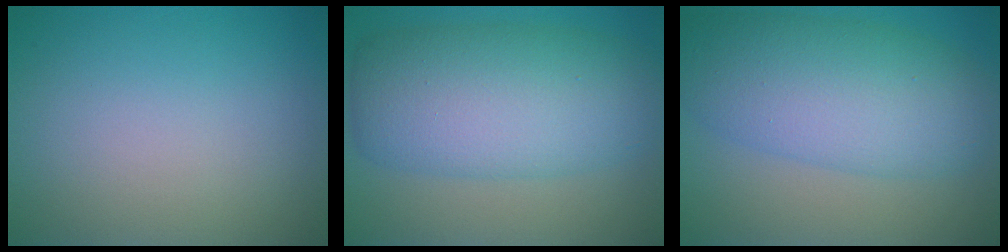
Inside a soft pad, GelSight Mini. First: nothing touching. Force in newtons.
{"total": 9.7, "press": 9.7, "slide": 0.2}
{"total": 8.6, "press": 8.6, "slide": 0.2}